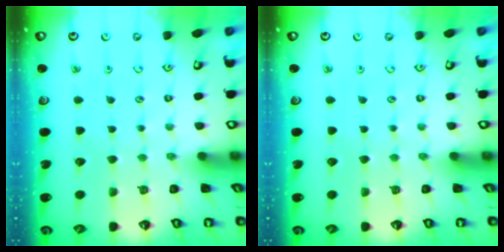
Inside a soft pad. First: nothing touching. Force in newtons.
{"total": 0.0}